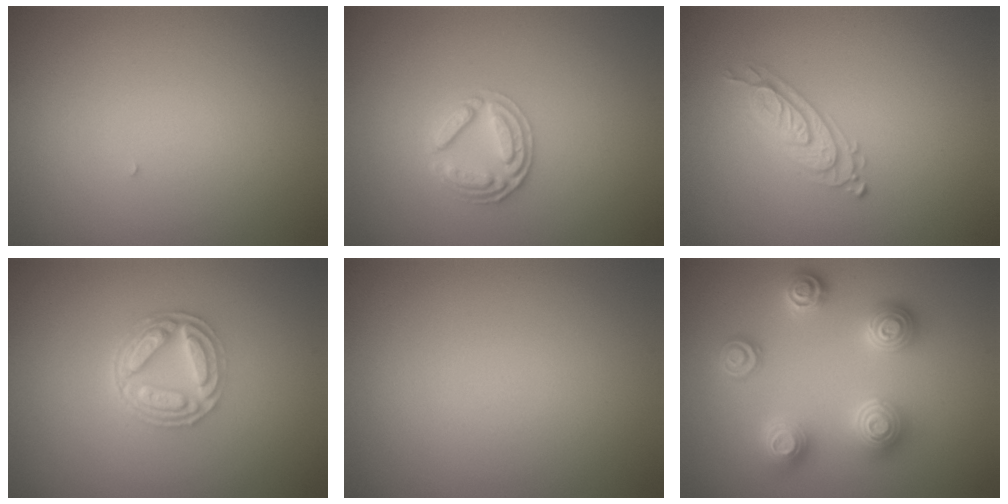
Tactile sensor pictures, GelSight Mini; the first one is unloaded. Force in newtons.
{"total": 2.7, "press": 2.5, "slide": 0.8}
{"total": 2.2, "press": 2.0, "slide": 0.8}
{"total": 4.5, "press": 3.7, "slide": 2.6}
{"total": 0.0}
{"total": 4.7, "press": 4.6, "slide": 0.8}